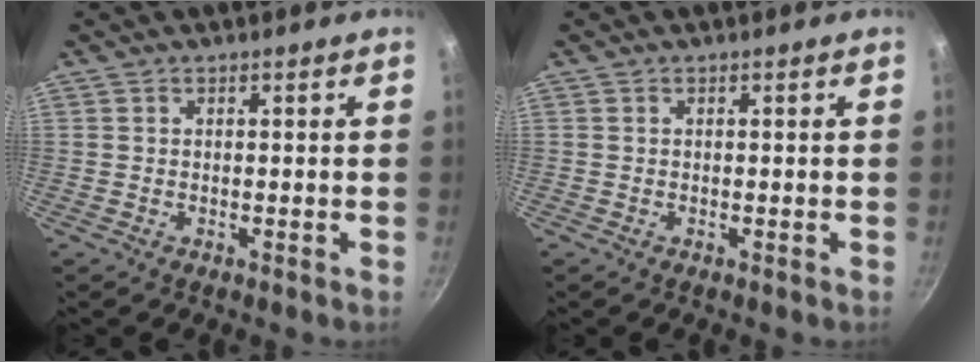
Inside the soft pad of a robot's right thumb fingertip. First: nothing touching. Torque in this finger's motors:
{"motor_torque": [-0.45, -0.19, -0.16, 0.33, 0.04]}